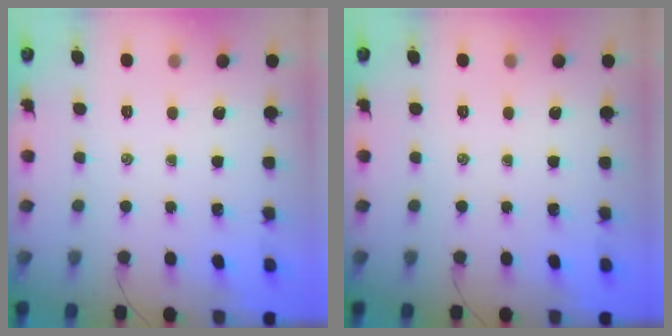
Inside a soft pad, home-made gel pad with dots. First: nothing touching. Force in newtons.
{"total": 0.0}